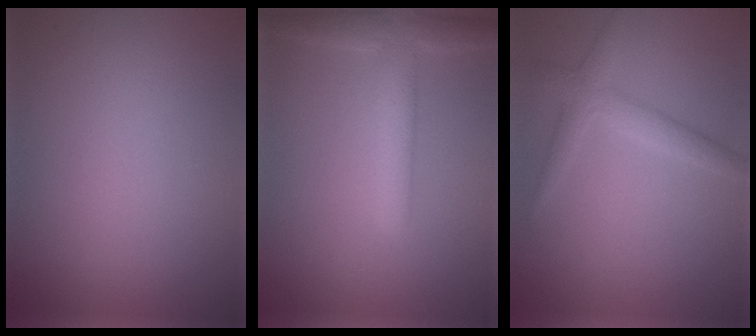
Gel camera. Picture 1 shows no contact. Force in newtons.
{"total": 4.5, "press": 4.5, "slide": 0.5}
{"total": 2.4, "press": 2.4, "slide": 0.1}